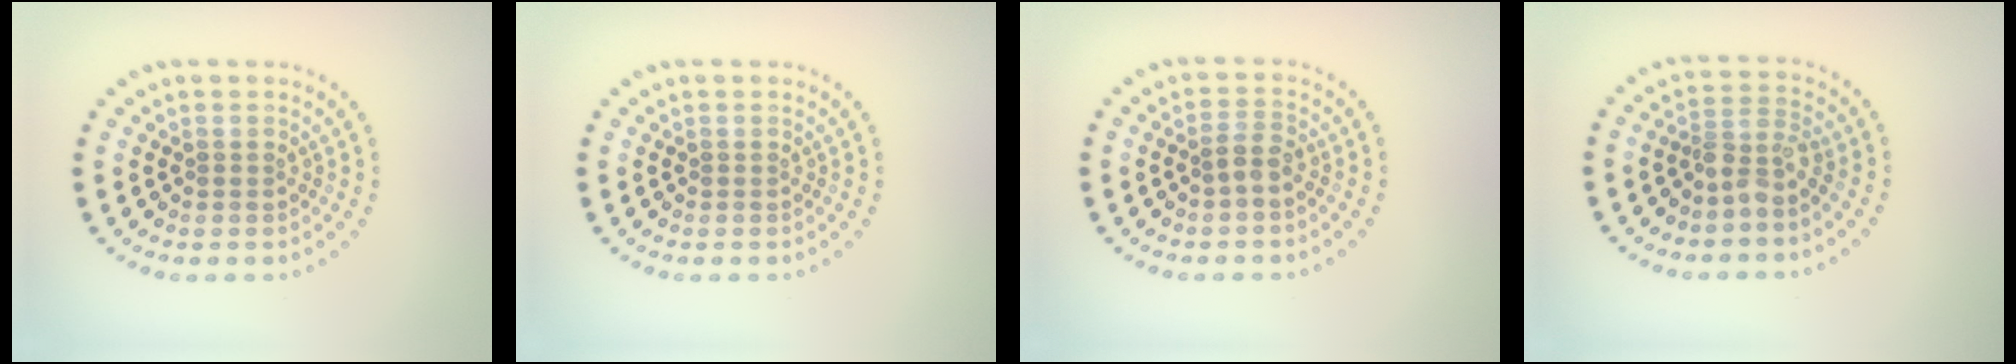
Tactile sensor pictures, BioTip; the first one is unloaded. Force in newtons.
{"total": 0.0}
{"total": 1.6, "press": 1.4, "slide": 0.8}
{"total": 2.4, "press": 1.9, "slide": 1.4}